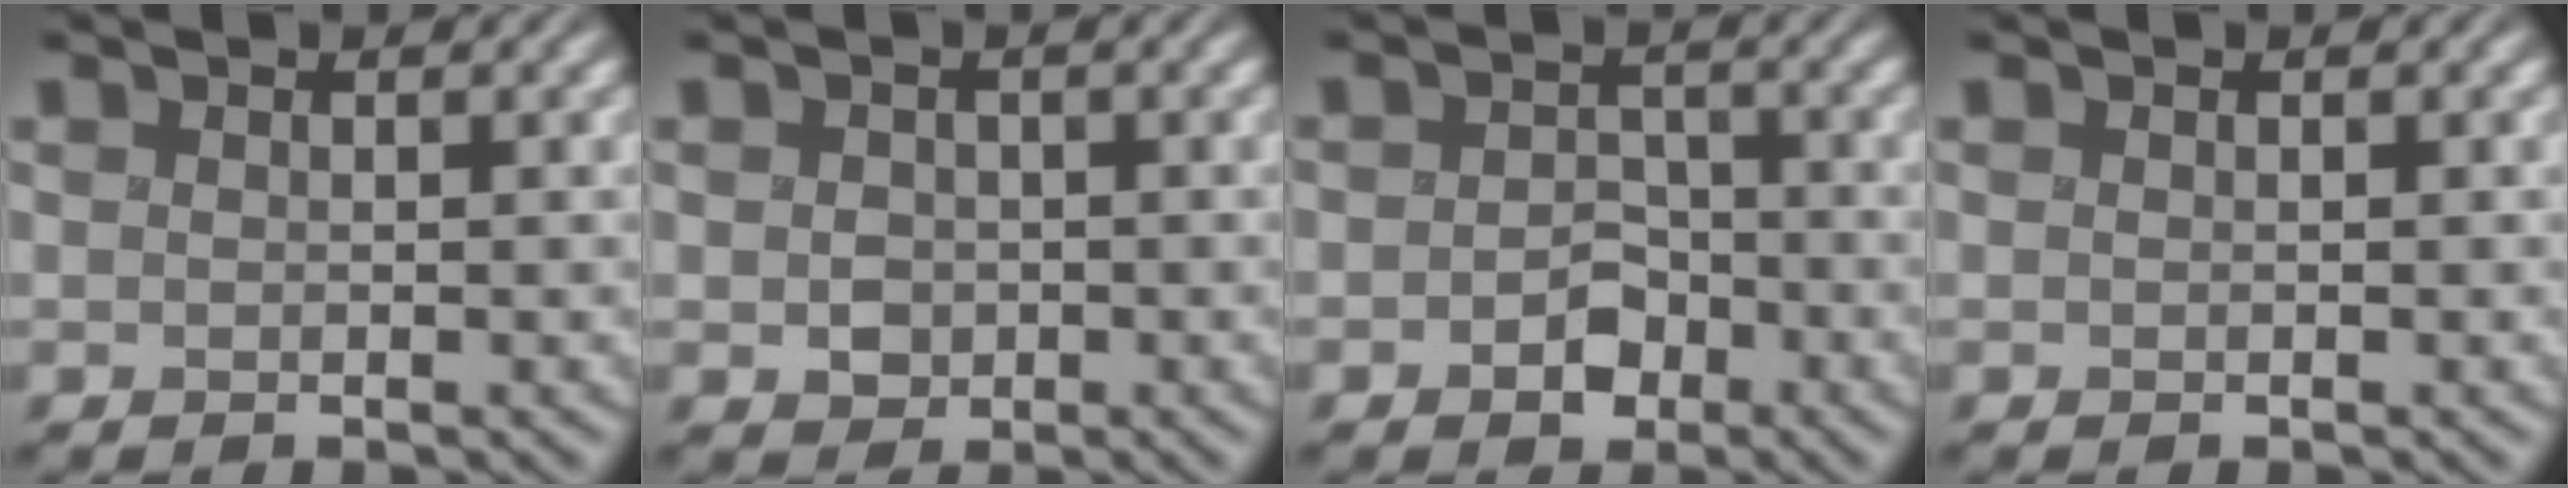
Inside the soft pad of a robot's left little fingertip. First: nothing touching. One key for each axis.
{"total": 2.0, "fx": -0.2, "fy": 1.8, "fz": 0.9, "tx": -0.020, "ty": 0.000, "tz": -0.003}
{"total": 3.1, "fx": -1.7, "fy": 2.1, "fz": 1.4, "tx": -0.013, "ty": -0.003, "tz": -0.036}
{"total": 0.0}